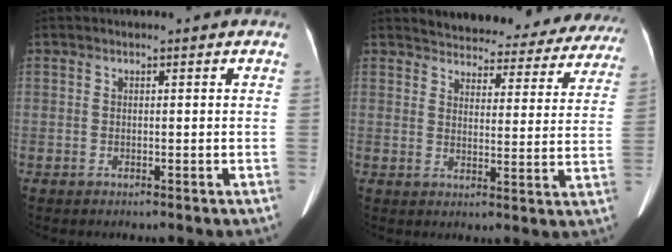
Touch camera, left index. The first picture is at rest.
{"total": 24.7, "force": [22.9, 6.8, 6.3], "torque": [-0.082, -0.046, 0.257]}